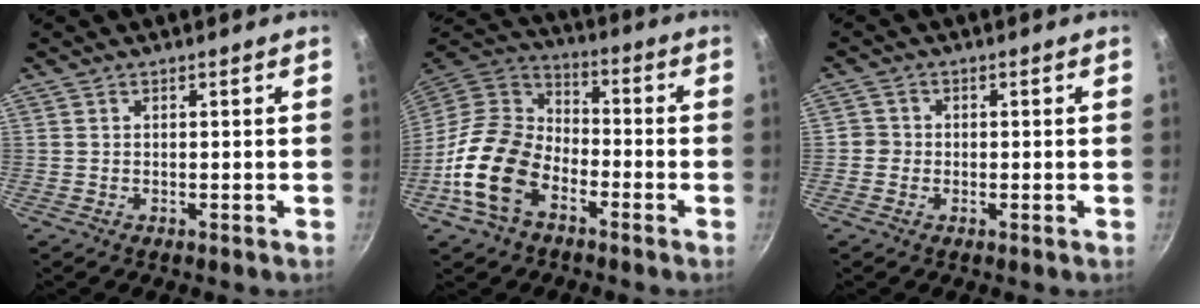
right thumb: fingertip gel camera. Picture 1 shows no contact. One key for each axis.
{"total": 16.3, "fx": -7.0, "fy": 10.7, "fz": 10.1, "tx": -0.170, "ty": 0.049, "tz": -0.151}
{"total": 2.2, "fx": -0.5, "fy": 2.1, "fz": 0.3, "tx": 0.007, "ty": 0.007, "tz": -0.012}